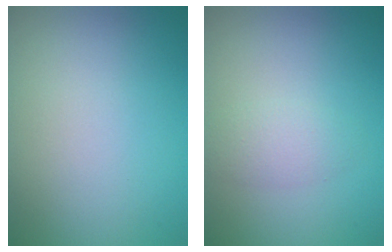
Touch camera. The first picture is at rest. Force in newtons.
{"total": 1.9, "press": 1.9, "slide": 0.1}